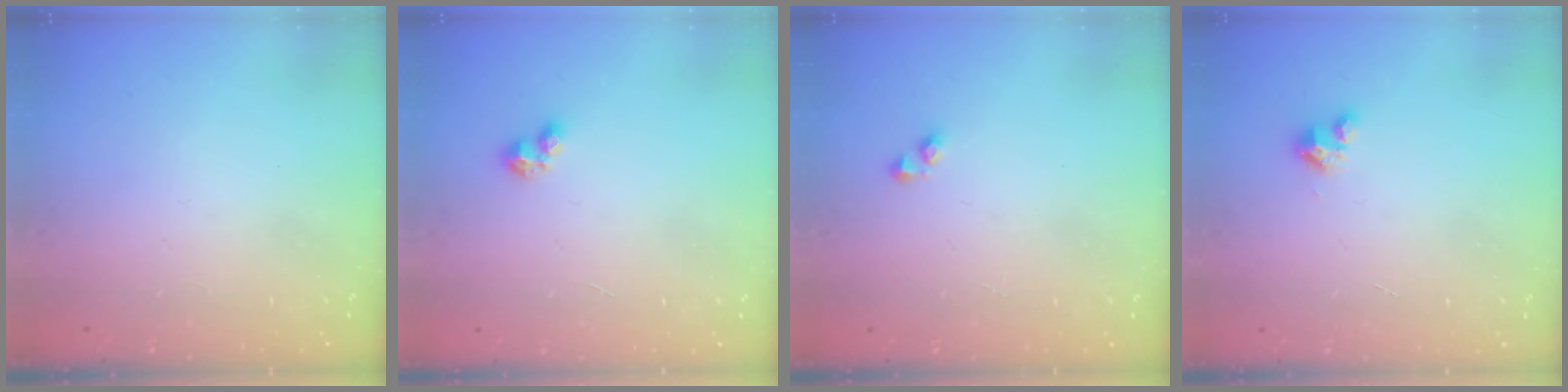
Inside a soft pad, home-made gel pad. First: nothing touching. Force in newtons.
{"total": 2.4, "press": 2.4, "slide": 0.4}
{"total": 1.8, "press": 1.8, "slide": 0.2}
{"total": 3.1, "press": 3.1, "slide": 0.3}